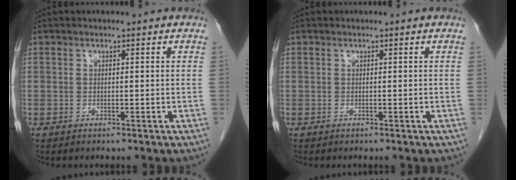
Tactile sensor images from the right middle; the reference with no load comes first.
{"total": 0.0}